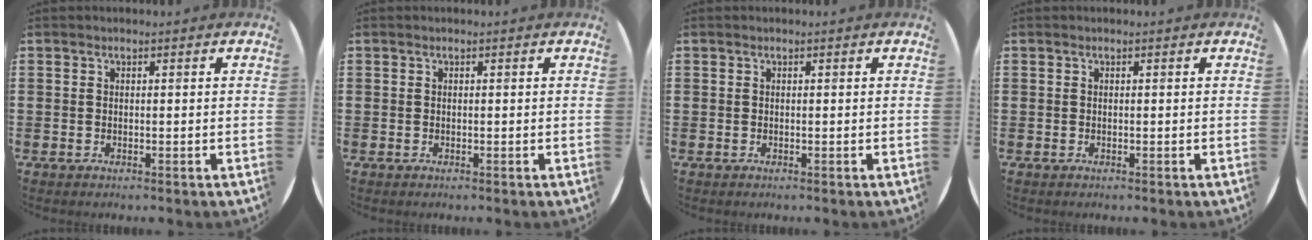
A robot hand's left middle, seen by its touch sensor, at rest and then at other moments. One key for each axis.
{"total": 0.0}
{"total": 0.0}
{"total": 0.0}